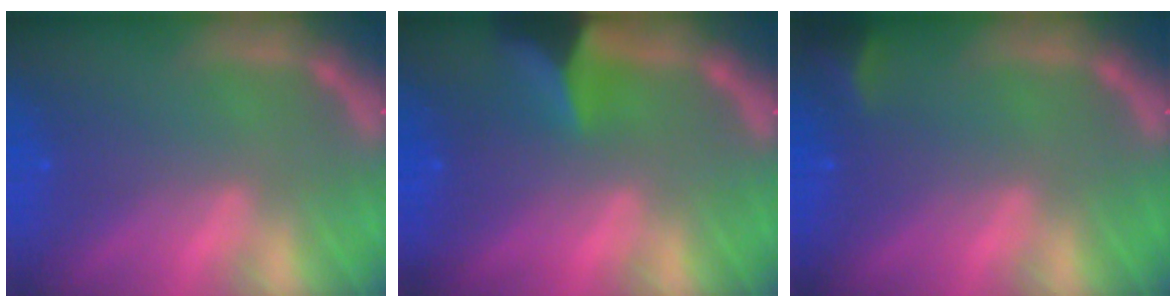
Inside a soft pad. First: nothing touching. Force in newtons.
{"total": 5.0}
{"total": 1.9}